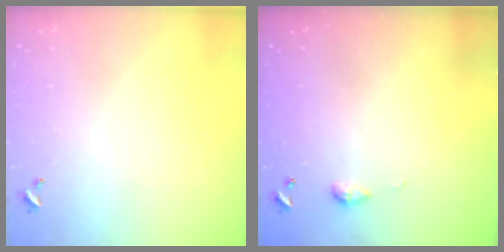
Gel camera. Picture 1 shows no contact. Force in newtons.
{"total": 3.3, "press": 3.2, "slide": 0.5}